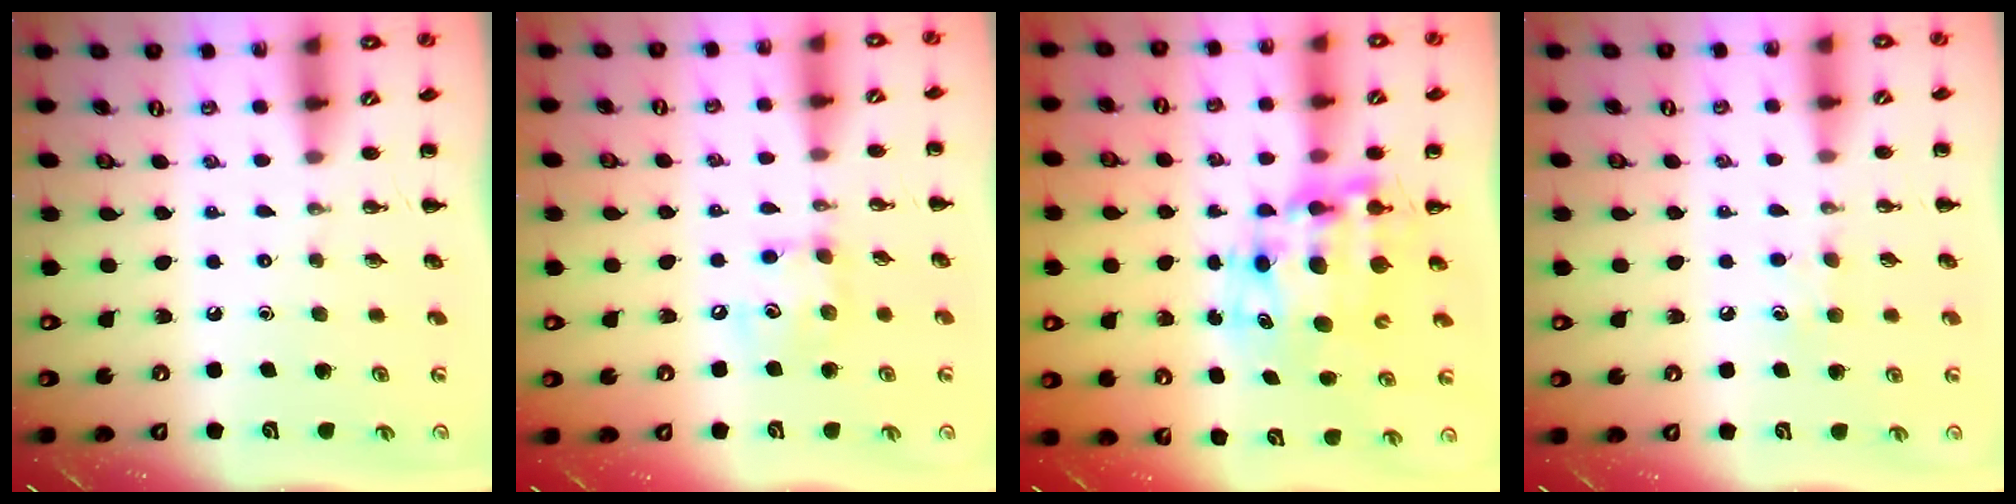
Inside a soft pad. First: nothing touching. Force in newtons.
{"total": 8.2, "press": 8.2, "slide": 0.9}
{"total": 10.0, "press": 9.7, "slide": 2.3}
{"total": 5.6, "press": 5.5, "slide": 1.4}